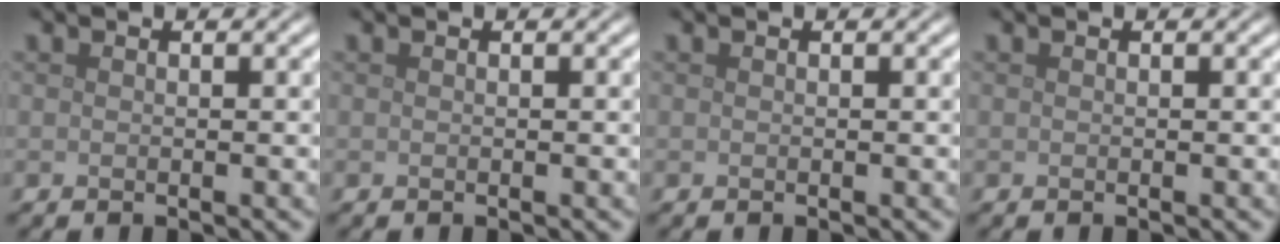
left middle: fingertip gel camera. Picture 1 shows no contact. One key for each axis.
{"total": 0.0}
{"total": 0.0}
{"total": 0.0}